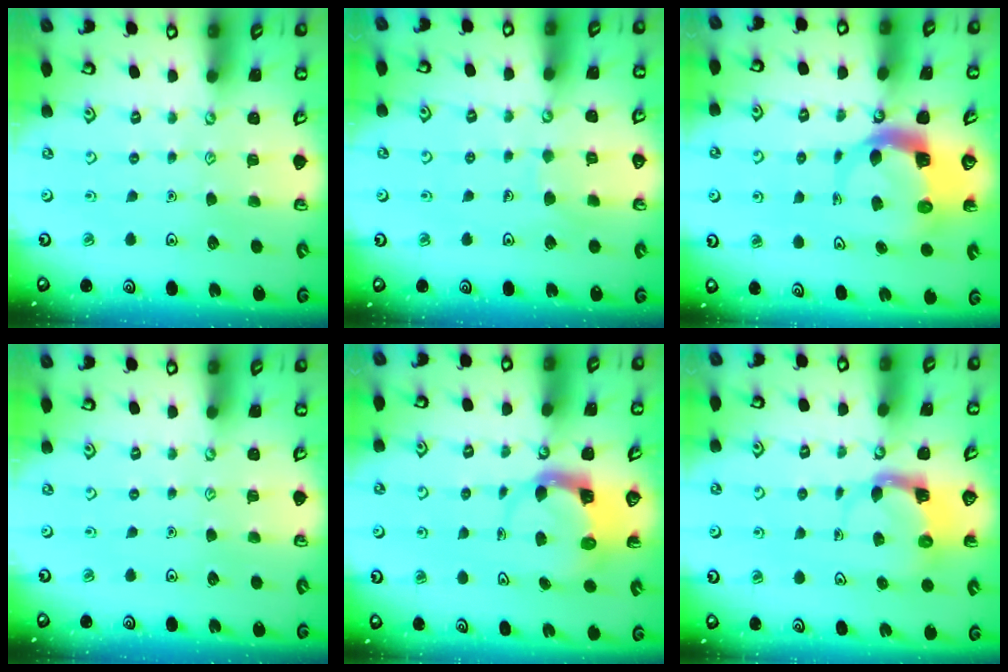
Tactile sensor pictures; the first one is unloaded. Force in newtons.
{"total": 5.7, "press": 5.7, "slide": 0.5}
{"total": 6.1, "press": 6.0, "slide": 1.0}
{"total": 0.0}
{"total": 3.7, "press": 3.6, "slide": 0.5}
{"total": 3.9, "press": 3.8, "slide": 0.6}